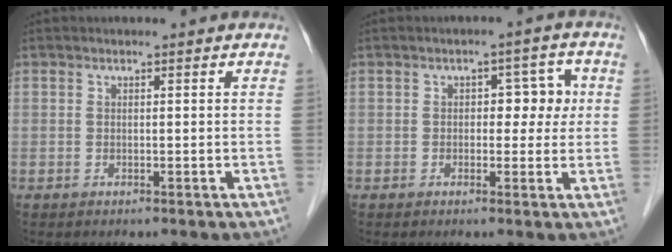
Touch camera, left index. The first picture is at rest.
{"total": 4.7, "force": [0.4, 2.8, 3.7], "torque": [-0.043, 0.027, 0.006]}